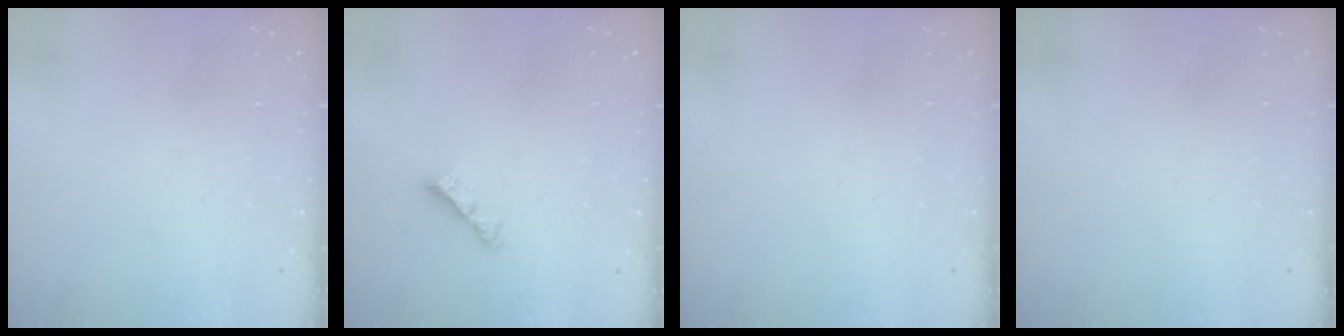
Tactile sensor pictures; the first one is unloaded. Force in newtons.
{"total": 4.2, "press": 4.2, "slide": 0.2}
{"total": 0.0}
{"total": 0.0}